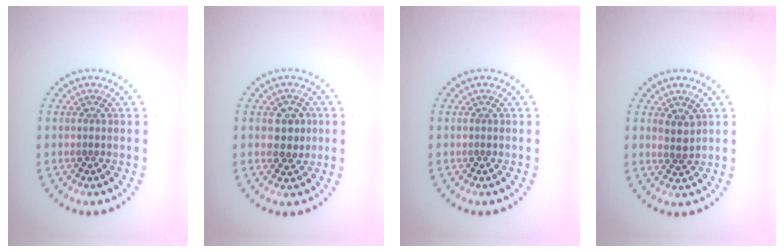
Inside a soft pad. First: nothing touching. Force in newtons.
{"total": 2.3, "press": 2.2, "slide": 0.3}
{"total": 0.0}
{"total": 1.6, "press": 1.3, "slide": 1.0}